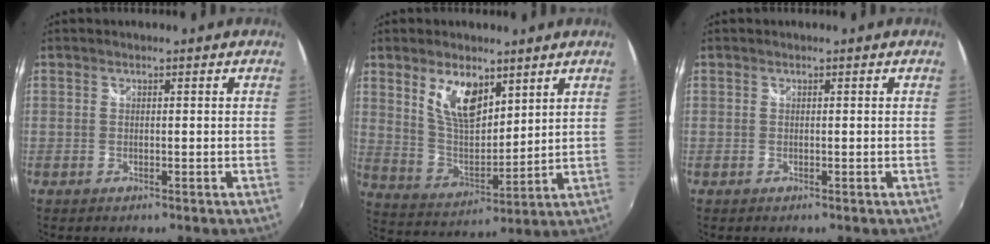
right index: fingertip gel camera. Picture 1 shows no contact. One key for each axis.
{"total": 10.9, "fx": 6.0, "fy": 5.2, "fz": 7.5, "tx": -0.138, "ty": 0.004, "tz": 0.122}
{"total": 0.0}